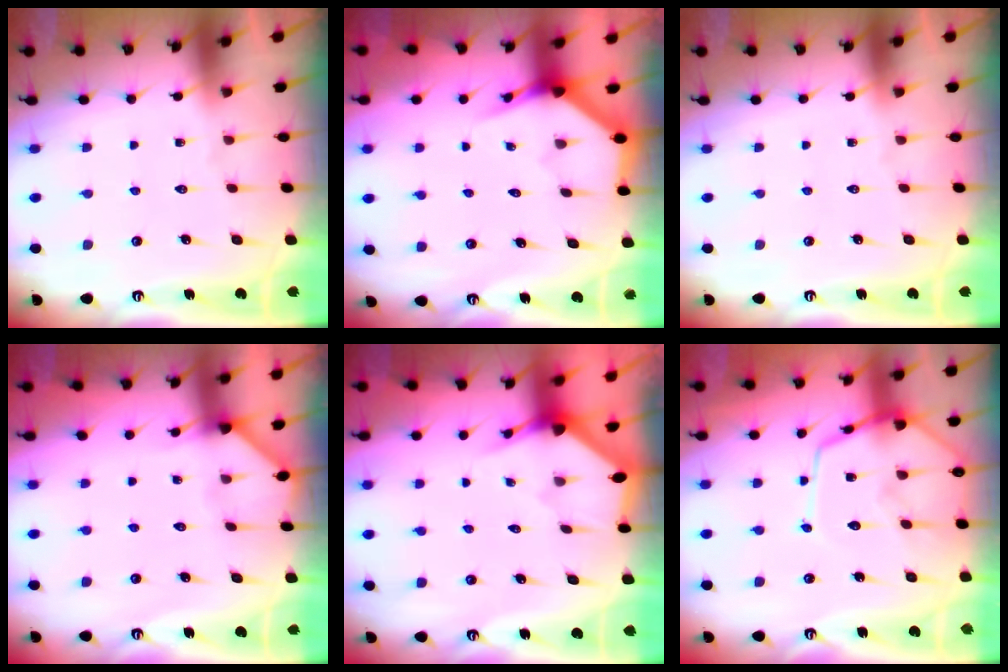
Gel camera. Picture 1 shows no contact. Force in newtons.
{"total": 3.8, "press": 3.8, "slide": 0.2}
{"total": 0.0}
{"total": 2.7, "press": 2.7, "slide": 0.2}
{"total": 2.5, "press": 2.5, "slide": 0.2}
{"total": 11.3, "press": 11.3, "slide": 1.1}